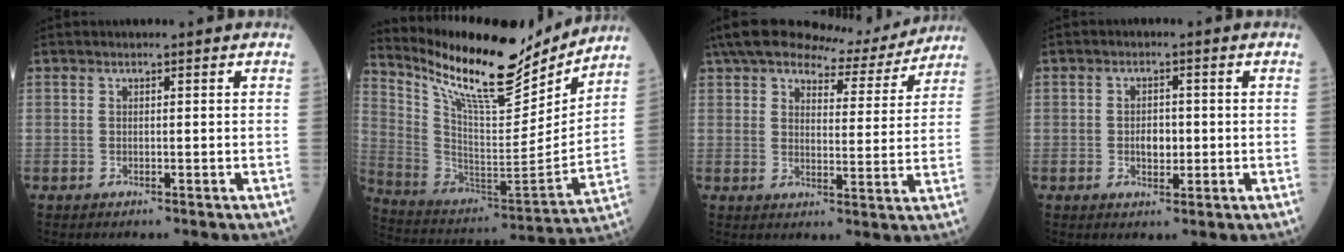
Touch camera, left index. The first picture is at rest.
{"total": 20.0, "force": [17.1, 3.7, 9.8], "torque": [-0.187, -0.029, 0.288]}
{"total": 12.7, "force": [11.6, 2.7, 4.5], "torque": [-0.067, 0.003, 0.158]}
{"total": 3.0, "force": [-0.6, 1.8, 2.3], "torque": [-0.036, 0.000, -0.010]}